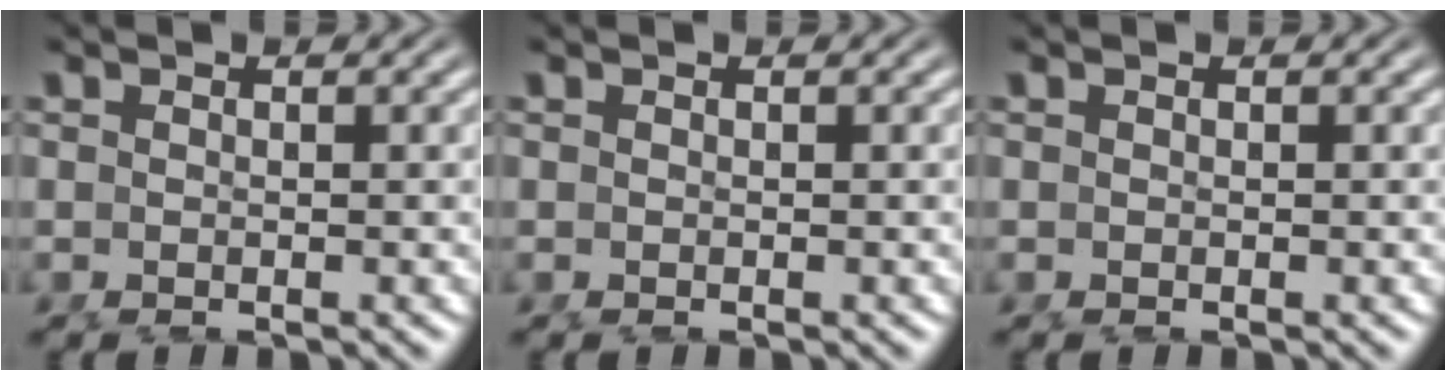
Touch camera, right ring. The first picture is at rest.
{"total": 0.0}
{"total": 0.0}